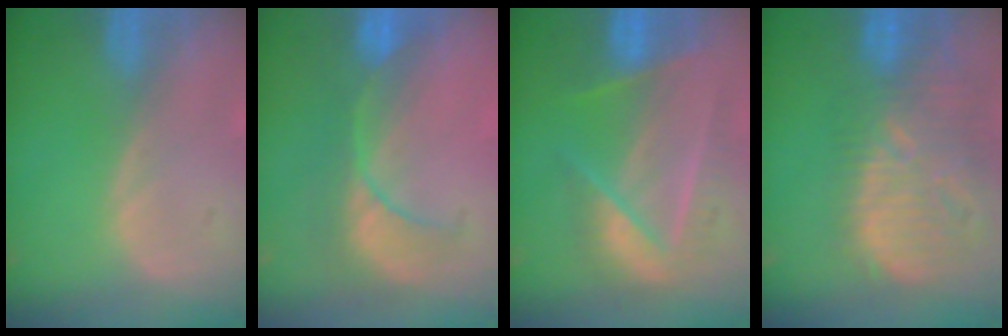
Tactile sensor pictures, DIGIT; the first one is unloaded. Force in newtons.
{"total": 7.9, "press": 7.8, "slide": 1.3}
{"total": 8.2, "press": 7.8, "slide": 2.5}
{"total": 13.1, "press": 11.3, "slide": 6.6}